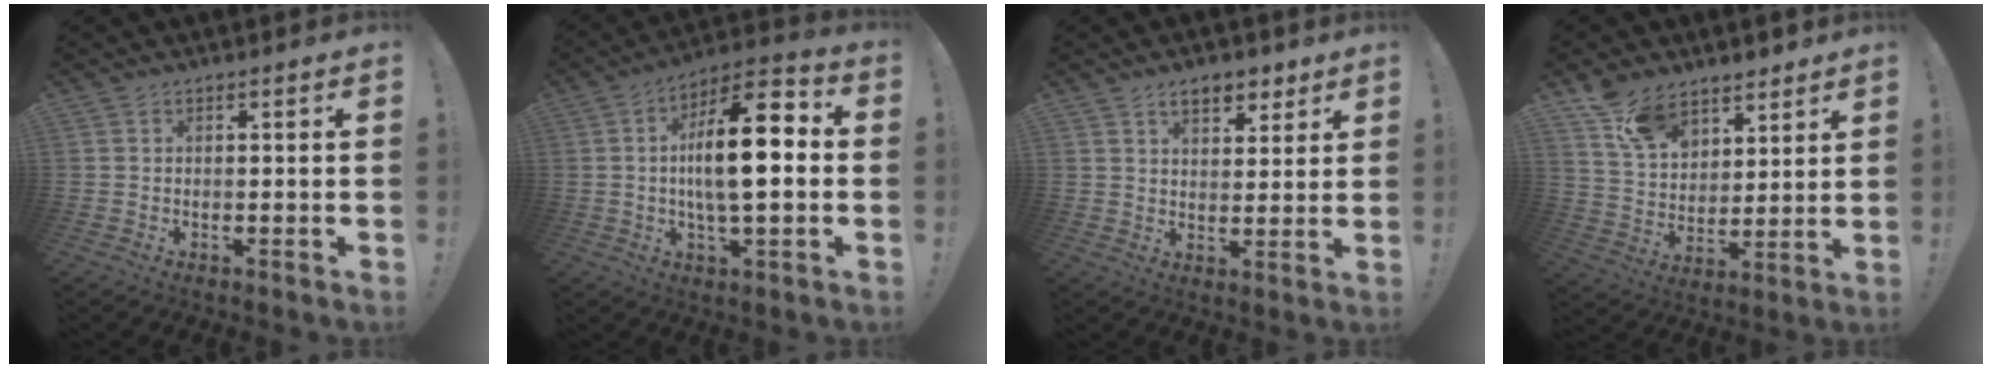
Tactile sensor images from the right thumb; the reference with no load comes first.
{"total": 16.2, "force": [0.2, 5.7, 15.1], "torque": [-0.249, 0.006, -0.006]}
{"total": 7.3, "force": [4.7, 4.1, 3.8], "torque": [-0.048, -0.019, 0.082]}
{"total": 12.4, "force": [9.1, 7.3, 4.1], "torque": [-0.081, -0.053, 0.178]}